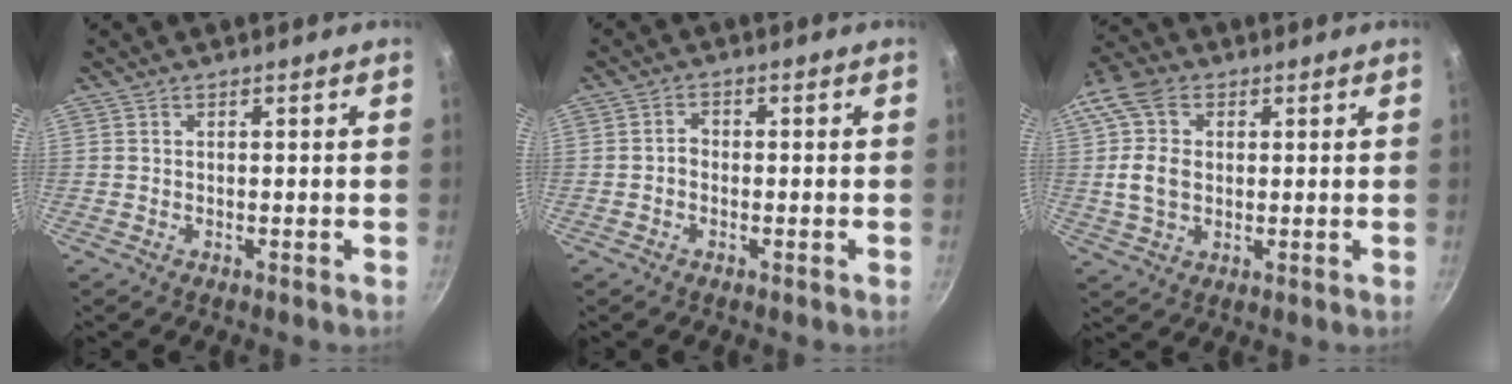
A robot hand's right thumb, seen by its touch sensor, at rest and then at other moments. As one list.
[{"total": 1.8, "force": [-0.5, 1.4, 1.0], "torque": [-0.013, 0.012, -0.012]}, {"total": 12.1, "force": [1.8, 9.1, 7.8], "torque": [-0.147, 0.014, 0.025]}]